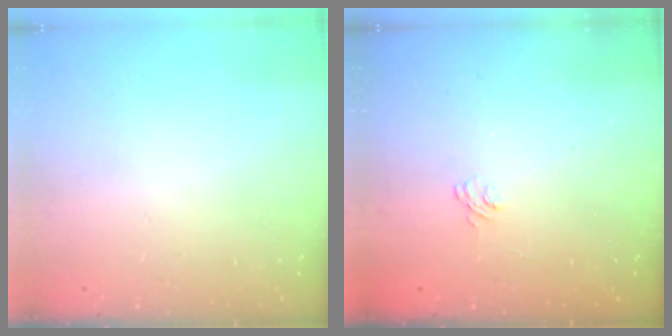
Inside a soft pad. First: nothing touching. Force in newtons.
{"total": 2.1, "press": 1.6, "slide": 1.3}